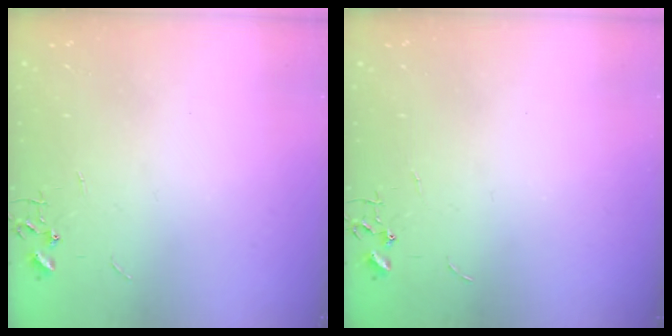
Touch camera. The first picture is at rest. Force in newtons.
{"total": 0.0}